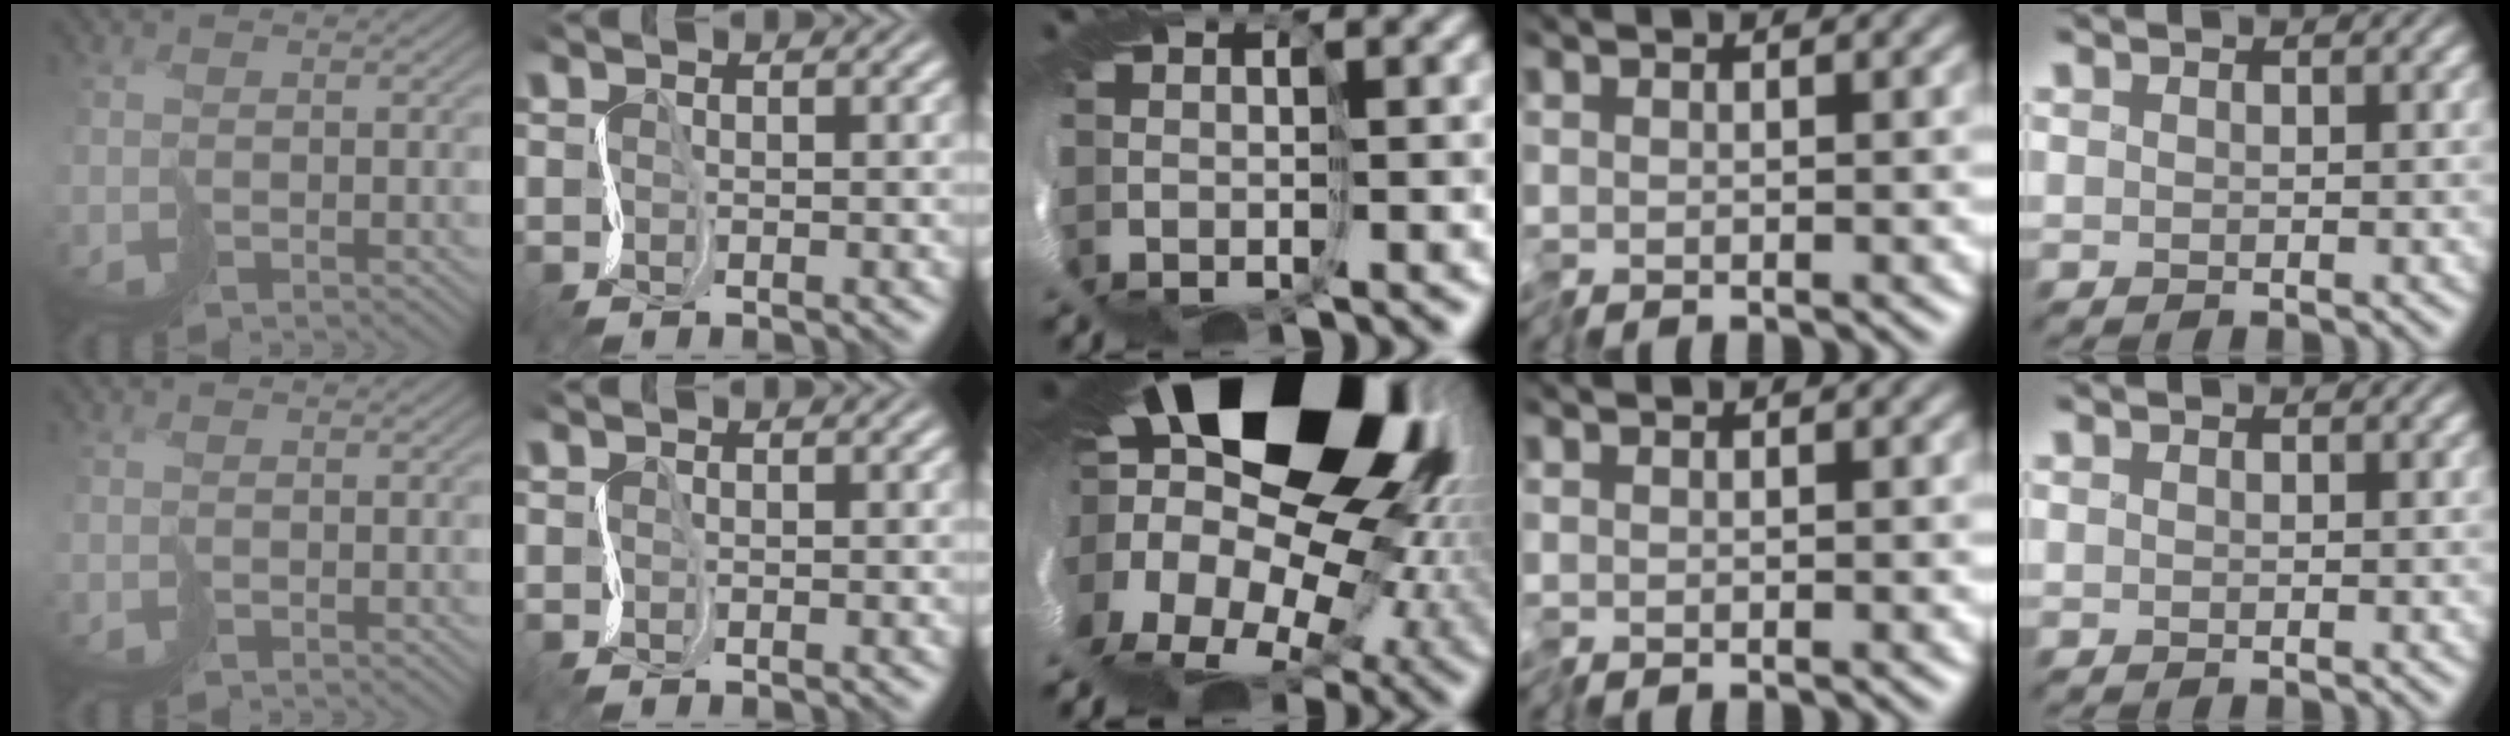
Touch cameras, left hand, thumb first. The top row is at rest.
{"middle": {"total": 19.8, "force": [4.8, 14.3, 12.8], "torque": [-0.219, -0.046, 0.031]}}